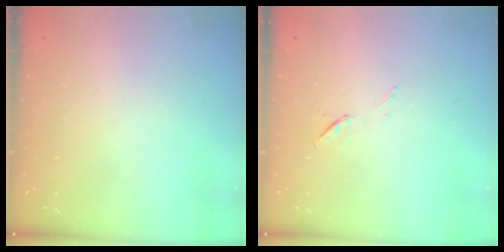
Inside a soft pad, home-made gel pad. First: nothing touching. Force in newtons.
{"total": 5.0, "press": 4.6, "slide": 1.9}